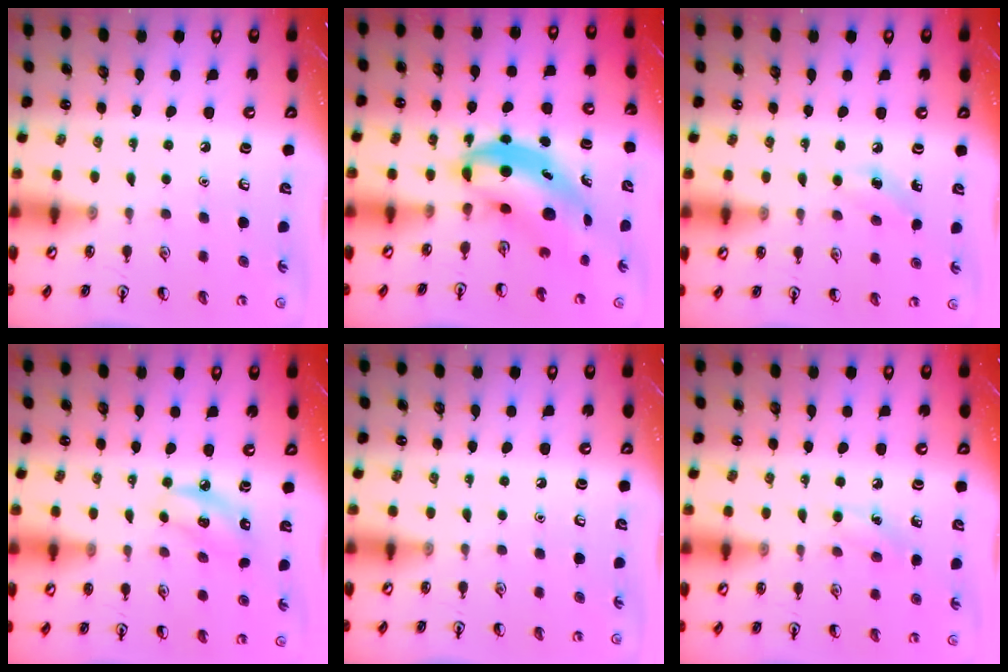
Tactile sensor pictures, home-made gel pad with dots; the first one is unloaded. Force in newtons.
{"total": 6.5, "press": 6.3, "slide": 1.7}
{"total": 6.9, "press": 6.6, "slide": 2.1}
{"total": 5.4, "press": 5.4, "slide": 1.0}
{"total": 0.0}
{"total": 7.1, "press": 6.9, "slide": 1.7}